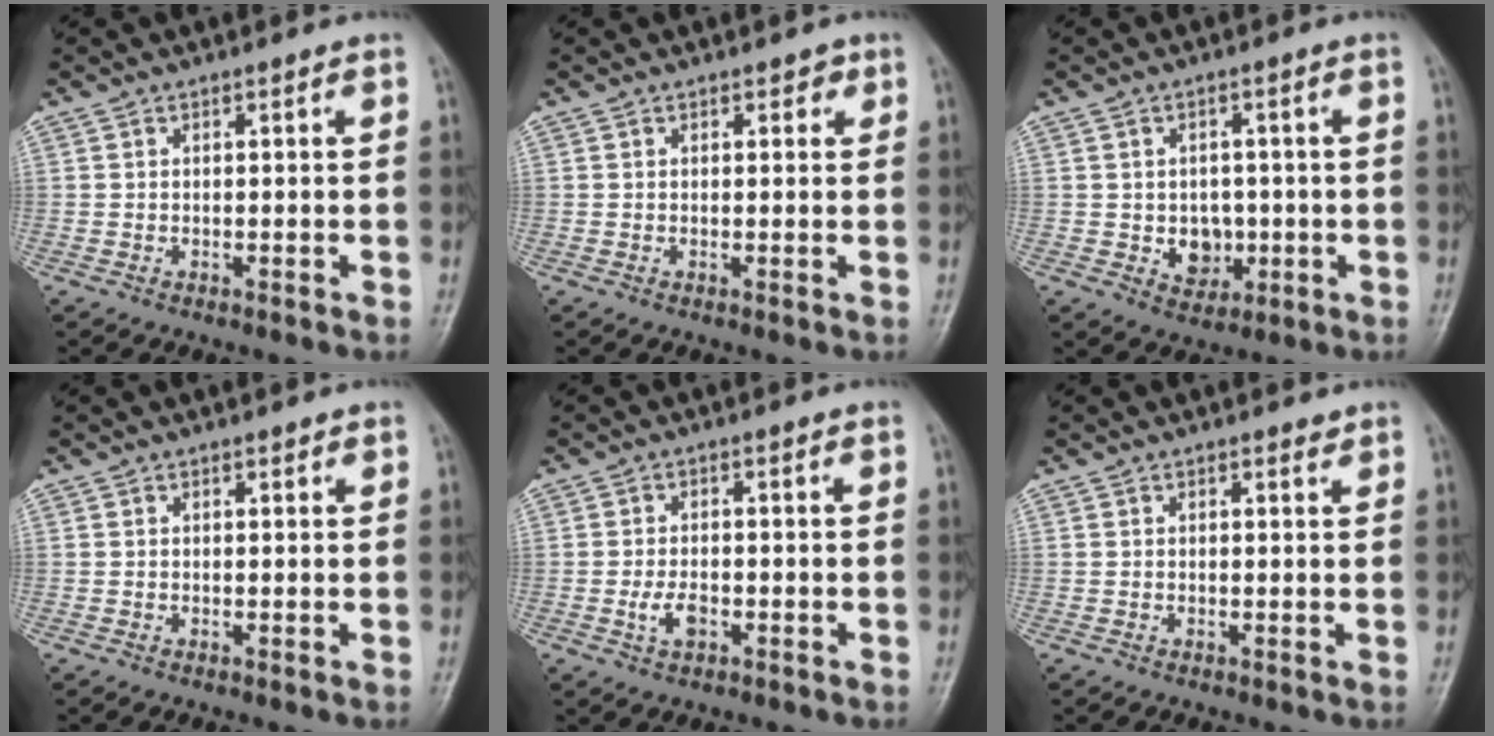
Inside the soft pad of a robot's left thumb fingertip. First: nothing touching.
{"total": 1.6, "force": [0.9, 1.0, 0.9], "torque": [0.004, -0.001, 0.007]}
{"total": 5.4, "force": [-0.6, 4.4, 2.9], "torque": [-0.014, 0.003, 0.000]}
{"total": 0.8, "force": [0.6, 0.4, 0.4], "torque": [-0.003, -0.003, 0.006]}
{"total": 3.3, "force": [-1.0, 1.9, 2.5], "torque": [-0.049, 0.002, -0.019]}
{"total": 1.0, "force": [0.8, 0.4, 0.5], "torque": [-0.006, -0.006, 0.010]}